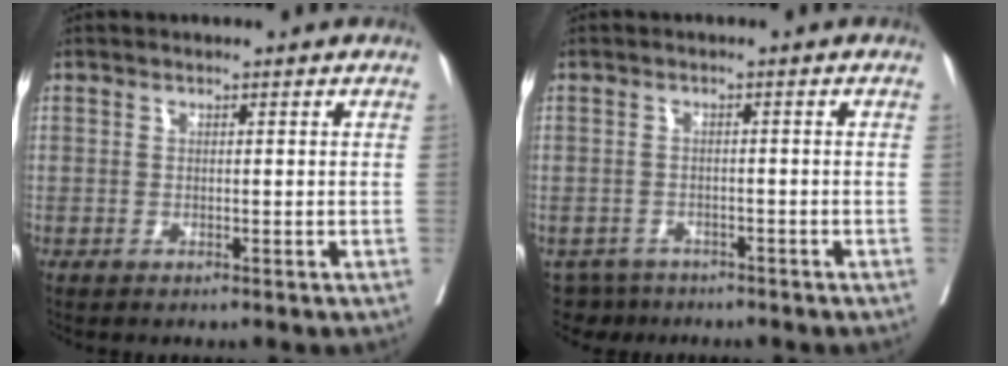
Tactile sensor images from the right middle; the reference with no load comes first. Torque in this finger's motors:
{"motor_torque": [-0.16, -0.21, -0.02, -0.01]}